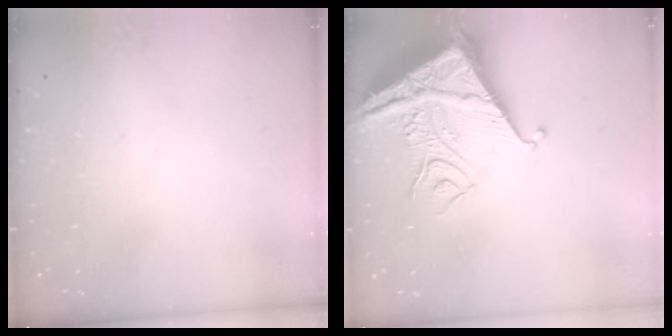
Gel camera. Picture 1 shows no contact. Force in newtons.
{"total": 11.5, "press": 11.5, "slide": 1.2}